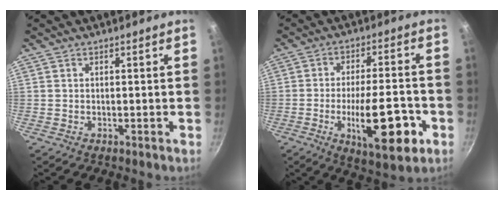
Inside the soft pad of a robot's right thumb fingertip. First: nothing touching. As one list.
[{"total": 16.1, "force": [-5.3, 5.7, 14.1], "torque": [-0.202, 0.015, -0.076]}]